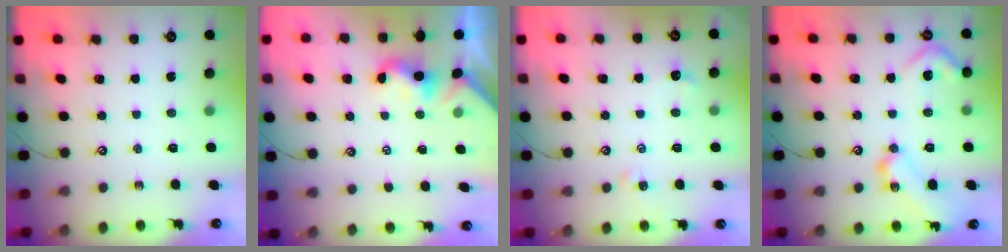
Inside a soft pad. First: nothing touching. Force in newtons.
{"total": 2.0, "press": 2.0, "slide": 0.5}
{"total": 1.9, "press": 1.8, "slide": 0.5}
{"total": 18.5, "press": 18.5, "slide": 0.7}